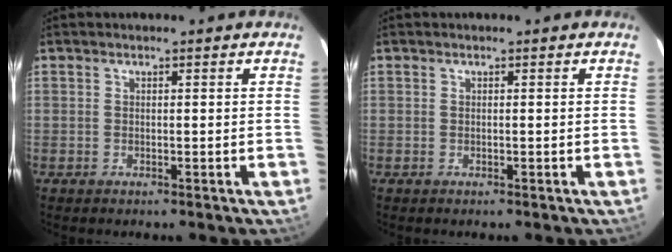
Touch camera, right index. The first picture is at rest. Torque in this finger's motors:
{"motor_torque": [0.00, 0.00, 0.00, 0.00]}